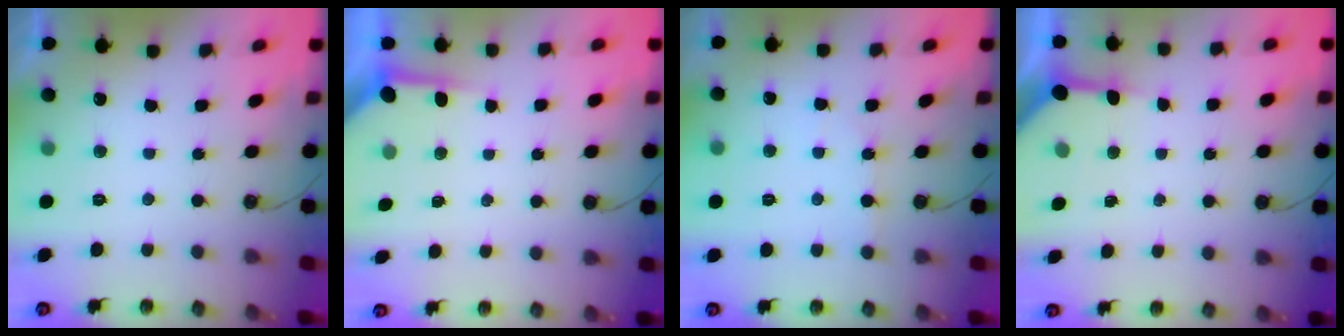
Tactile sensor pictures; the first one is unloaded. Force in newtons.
{"total": 3.5, "press": 3.4, "slide": 0.5}
{"total": 3.0, "press": 3.0, "slide": 0.4}
{"total": 5.0, "press": 5.0, "slide": 0.2}